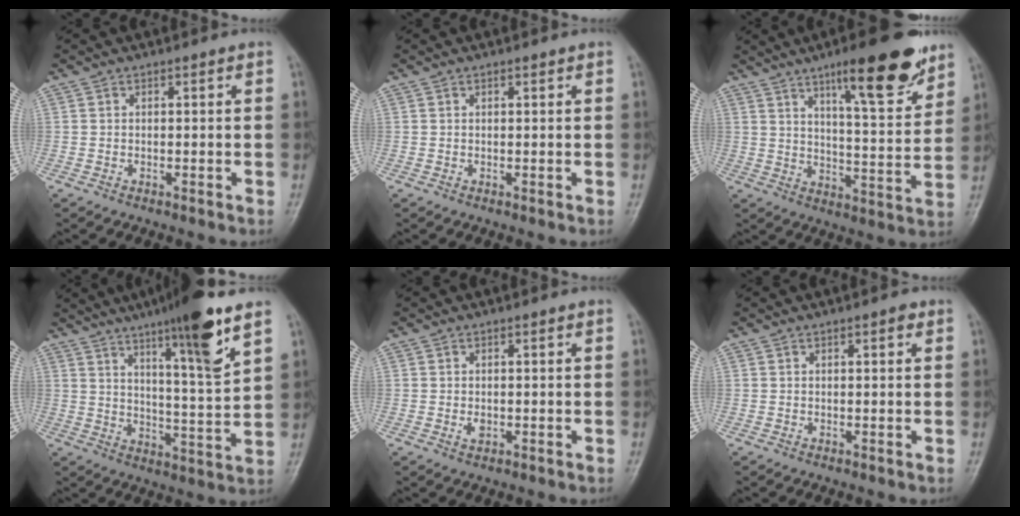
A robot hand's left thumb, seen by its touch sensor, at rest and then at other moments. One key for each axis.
{"total": 0.6, "fx": 0.4, "fy": 0.2, "fz": 0.4, "tx": -0.006, "ty": -0.001, "tz": 0.005}
{"total": 16.7, "fx": 10.5, "fy": 3.8, "fz": 12.4, "tx": -0.156, "ty": -0.058, "tz": 0.163}
{"total": 15.2, "fx": 9.2, "fy": 1.4, "fz": 12.0, "tx": -0.183, "ty": -0.053, "tz": 0.147}
{"total": 1.6, "fx": -0.1, "fy": 1.0, "fz": 1.2, "tx": -0.015, "ty": -0.002, "tz": -0.001}
{"total": 1.4, "fx": 0.6, "fy": 0.4, "fz": 1.1, "tx": -0.014, "ty": 0.001, "tz": 0.007}